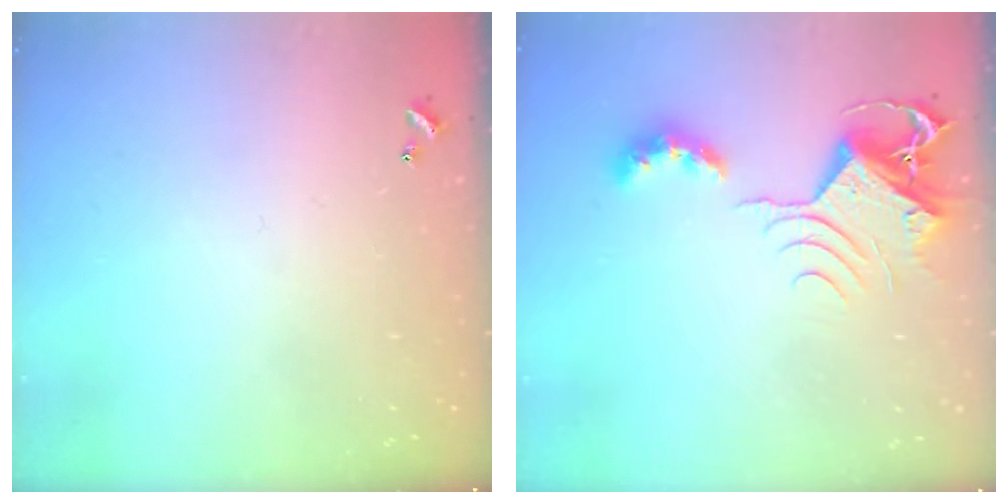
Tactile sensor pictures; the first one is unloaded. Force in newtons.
{"total": 8.4, "press": 8.4, "slide": 0.4}